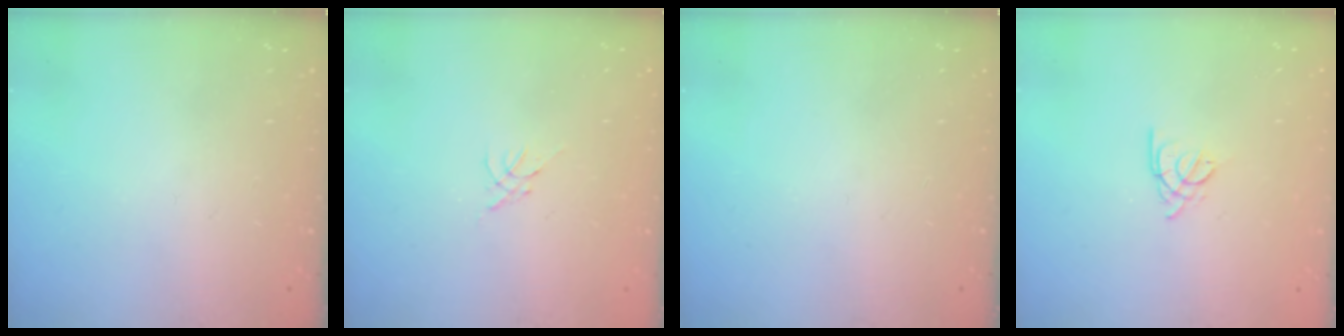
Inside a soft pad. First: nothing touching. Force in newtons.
{"total": 0.0}
{"total": 0.0}
{"total": 2.2, "press": 2.2, "slide": 0.5}